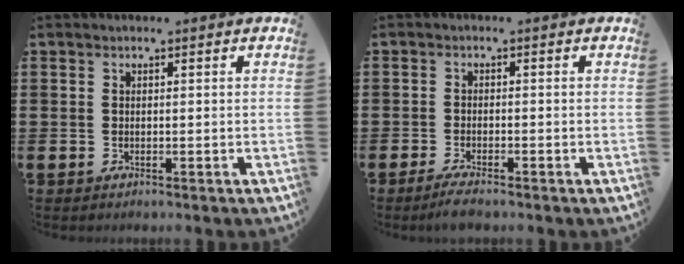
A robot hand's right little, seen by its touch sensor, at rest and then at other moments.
{"total": 1.9, "force": [-1.5, 0.2, 1.1], "torque": [-0.020, 0.004, -0.029]}